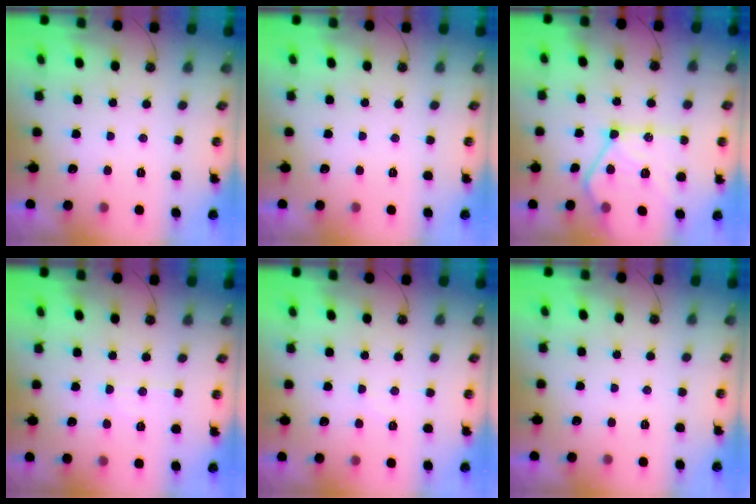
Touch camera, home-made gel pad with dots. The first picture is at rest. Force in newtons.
{"total": 0.0}
{"total": 17.5, "press": 17.5, "slide": 1.2}
{"total": 5.0, "press": 5.0, "slide": 0.5}
{"total": 4.1, "press": 4.0, "slide": 0.7}
{"total": 0.0}